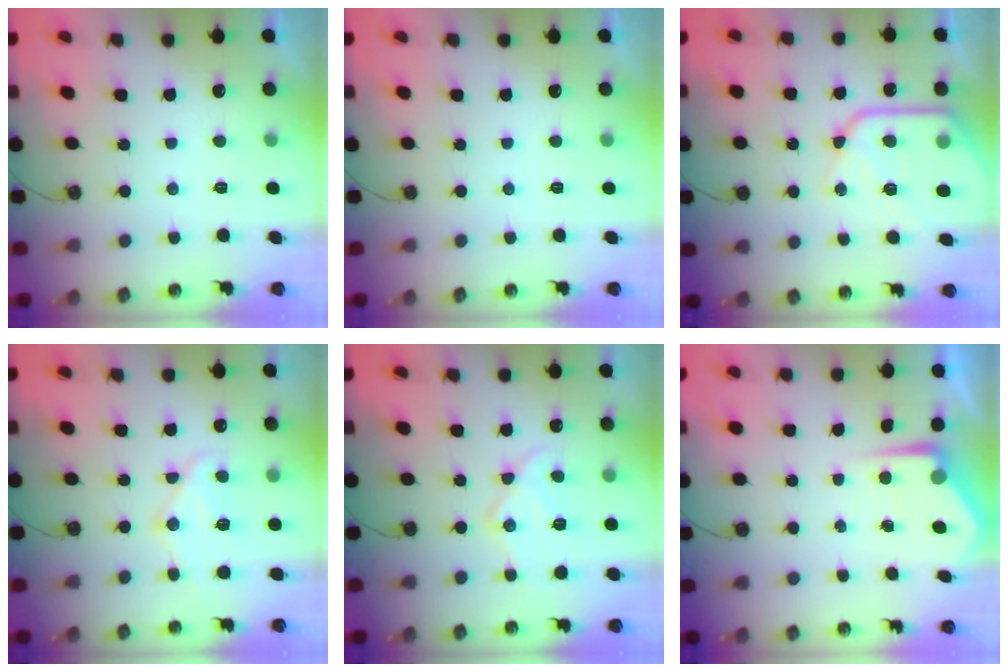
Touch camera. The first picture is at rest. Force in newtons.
{"total": 0.0}
{"total": 15.9, "press": 15.8, "slide": 1.6}
{"total": 12.1, "press": 12.0, "slide": 1.4}
{"total": 15.6, "press": 15.5, "slide": 1.3}
{"total": 4.9, "press": 4.9, "slide": 0.2}